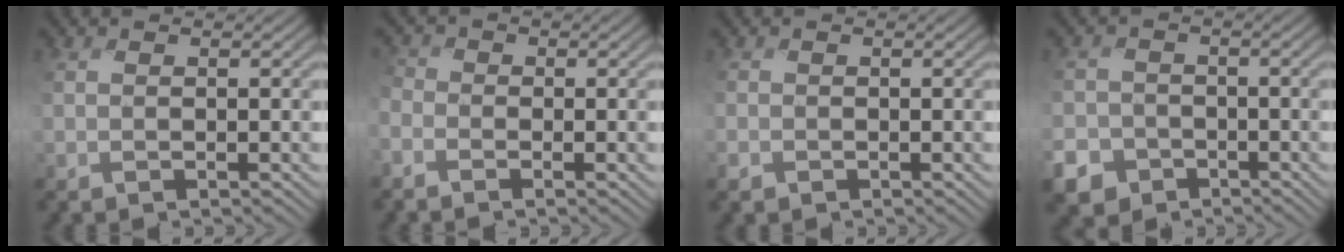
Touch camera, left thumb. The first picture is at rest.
{"total": 2.9, "force": [-1.8, 1.9, 1.2], "torque": [-0.042, -0.007, -0.045]}
{"total": 1.3, "force": [-0.7, 1.0, 0.3], "torque": [-0.008, -0.006, -0.020]}
{"total": 6.8, "force": [-3.8, 5.5, 1.5], "torque": [-0.044, -0.024, -0.084]}